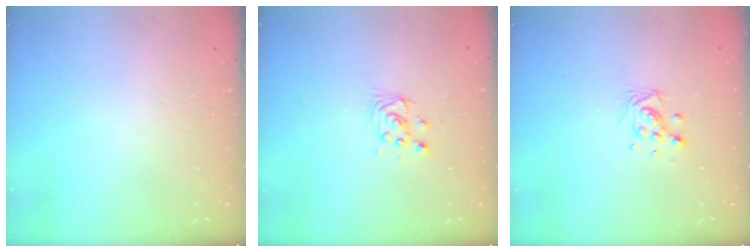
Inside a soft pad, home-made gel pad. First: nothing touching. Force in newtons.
{"total": 3.5, "press": 3.5, "slide": 0.4}
{"total": 6.7, "press": 6.3, "slide": 2.3}